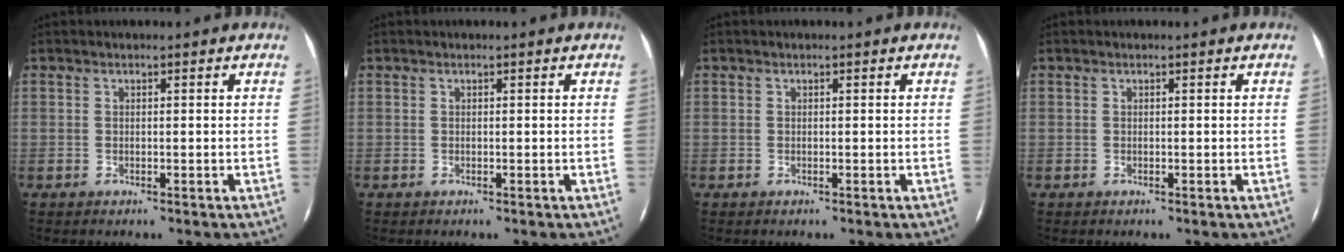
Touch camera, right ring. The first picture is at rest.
{"total": 0.0}
{"total": 0.0}
{"total": 0.0}